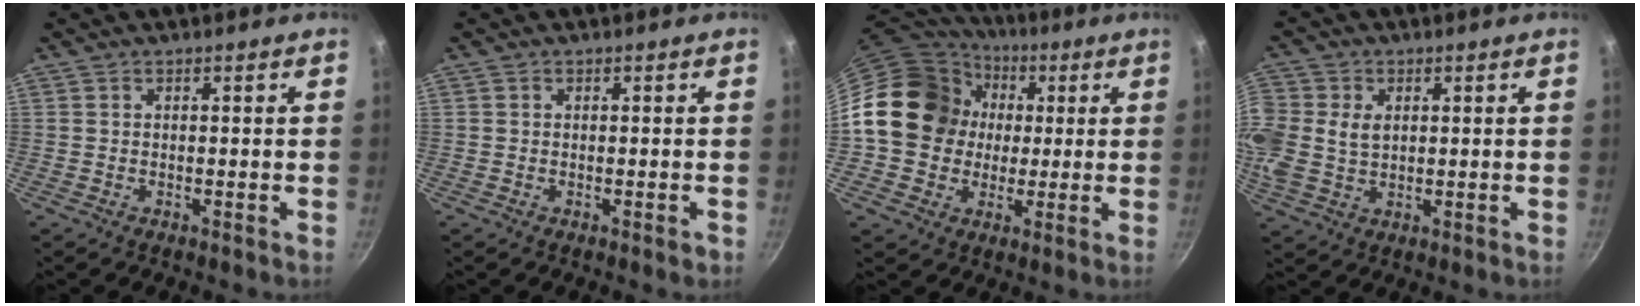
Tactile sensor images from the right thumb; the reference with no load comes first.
{"total": 0.9, "force": [-0.3, 0.4, 0.7], "torque": [-0.010, 0.002, -0.006]}
{"total": 18.5, "force": [1.4, 16.1, 9.0], "torque": [-0.135, 0.035, 0.018]}
{"total": 12.7, "force": [1.6, 10.1, 7.4], "torque": [-0.193, 0.018, 0.032]}